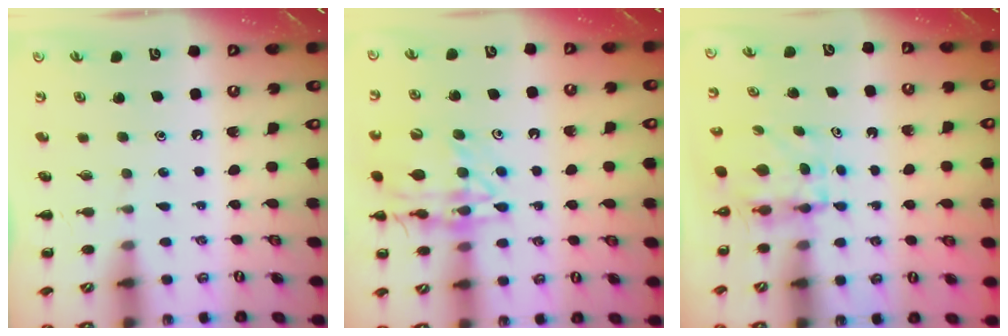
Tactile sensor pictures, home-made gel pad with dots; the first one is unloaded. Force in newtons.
{"total": 16.8, "press": 16.7, "slide": 1.6}
{"total": 3.9, "press": 3.9, "slide": 0.3}